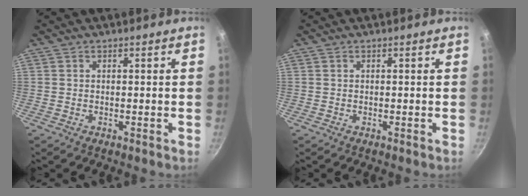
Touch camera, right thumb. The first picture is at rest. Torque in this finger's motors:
{"motor_torque": [0.01, 0.00, 0.03, -0.01, 0.02]}